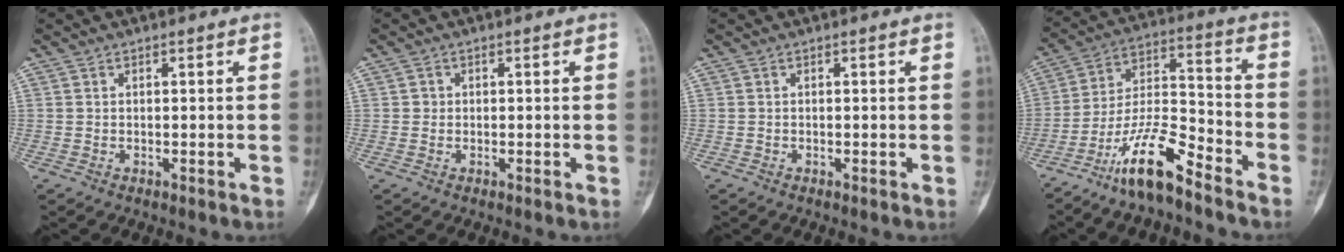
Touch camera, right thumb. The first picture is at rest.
{"total": 0.8, "force": [0.0, 0.8, 0.1], "torque": [0.004, 0.004, 0.001]}
{"total": 0.0}
{"total": 13.4, "force": [-9.6, 3.2, 8.8], "torque": [-0.167, 0.073, -0.184]}